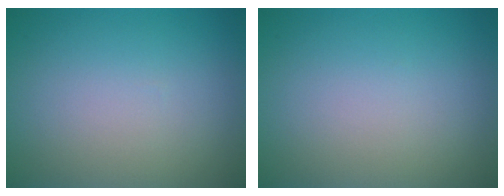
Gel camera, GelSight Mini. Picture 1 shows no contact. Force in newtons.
{"total": 0.0}